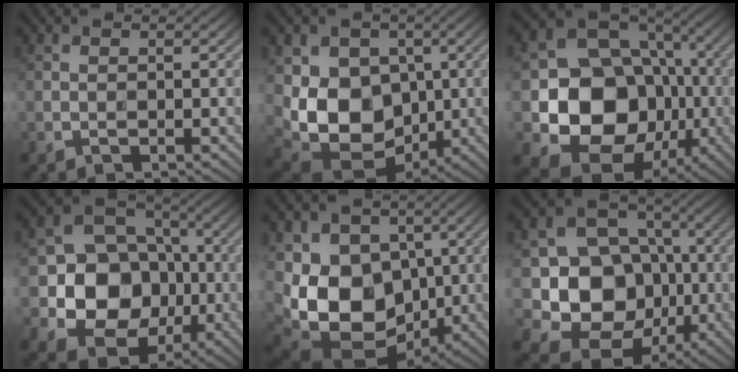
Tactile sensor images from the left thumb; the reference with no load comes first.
{"total": 11.9, "force": [-0.4, 9.3, 7.5], "torque": [-0.155, -0.029, -0.004]}
{"total": 15.6, "force": [-2.6, 12.8, 8.5], "torque": [-0.156, -0.042, -0.040]}
{"total": 13.2, "force": [-2.0, 11.4, 6.4], "torque": [-0.133, -0.020, -0.057]}
{"total": 14.8, "force": [-1.6, 11.1, 9.7], "torque": [-0.202, -0.033, -0.017]}
{"total": 13.3, "force": [-1.9, 11.3, 6.7], "torque": [-0.135, -0.024, -0.052]}